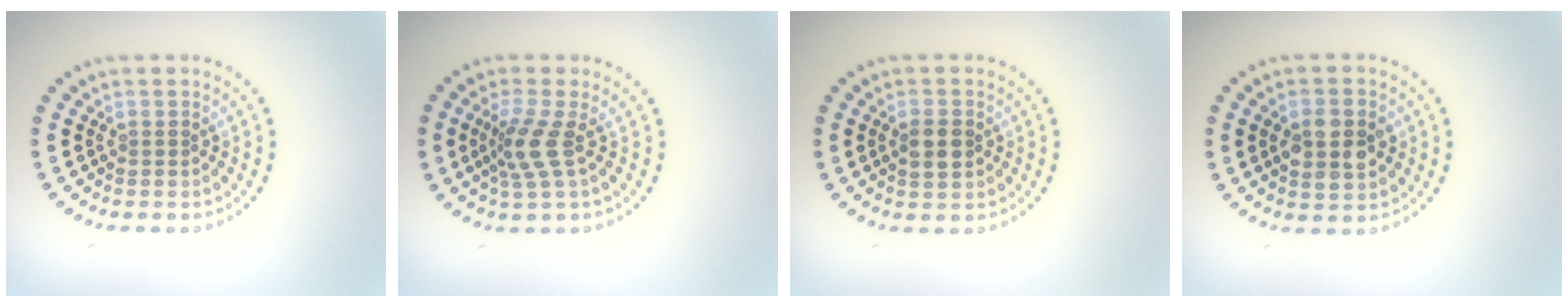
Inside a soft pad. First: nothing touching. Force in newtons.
{"total": 2.9, "press": 2.1, "slide": 2.1}
{"total": 2.2, "press": 2.2, "slide": 0.2}
{"total": 3.8, "press": 3.8, "slide": 0.1}